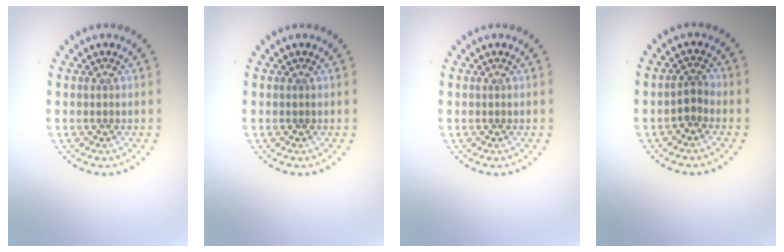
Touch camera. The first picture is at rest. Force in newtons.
{"total": 0.0}
{"total": 0.0}
{"total": 1.5, "press": 1.2, "slide": 0.9}